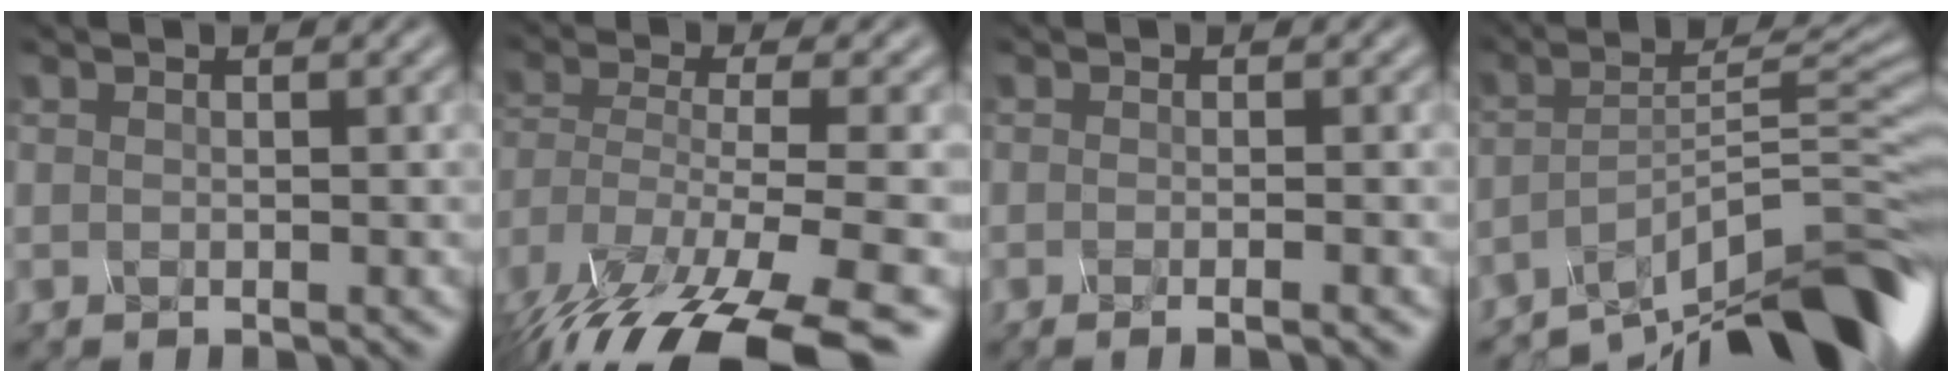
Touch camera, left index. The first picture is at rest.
{"total": 12.7, "force": [-8.8, 4.2, 8.1], "torque": [-0.203, -0.042, -0.085]}
{"total": 2.4, "force": [-1.1, 0.8, 2.0], "torque": [-0.013, -0.006, -0.011]}
{"total": 11.7, "force": [-9.9, 1.9, 5.9], "torque": [-0.111, 0.019, -0.158]}